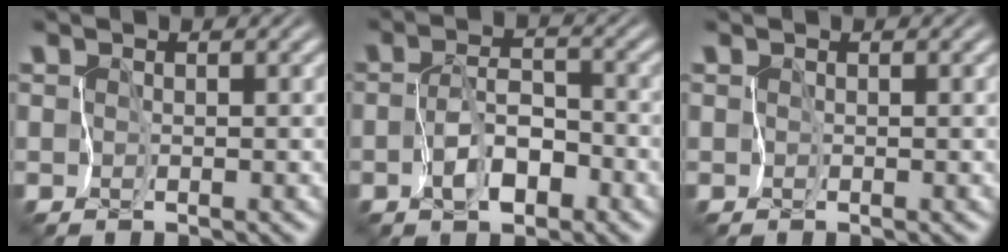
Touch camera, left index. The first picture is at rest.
{"total": 3.5, "force": [-1.9, 1.9, 2.3], "torque": [-0.047, 0.001, -0.033]}
{"total": 0.0}